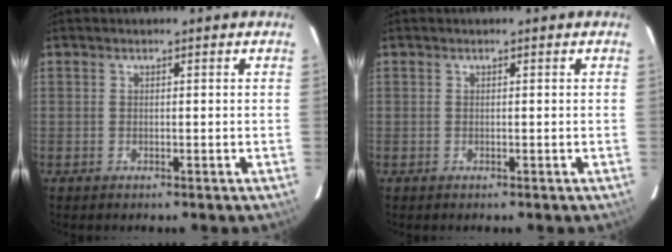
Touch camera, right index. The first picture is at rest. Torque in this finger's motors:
{"motor_torque": [0.00, 0.00, 0.00, 0.00]}